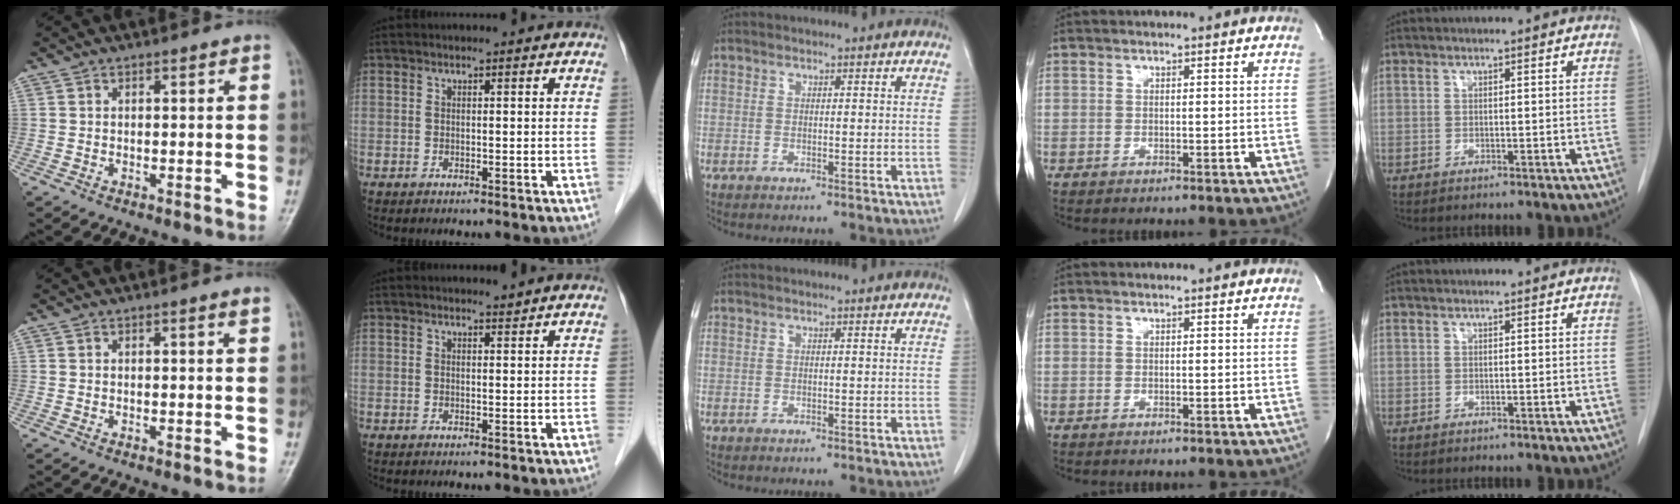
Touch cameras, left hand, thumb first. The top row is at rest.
{"thumb": {"total": 0.6, "force": [0.3, -0.1, 0.5], "torque": [-0.013, -0.002, 0.005]}, "index": {"total": 0.6, "force": [0.6, 0.0, -0.1], "torque": [-0.008, -0.007, 0.009]}}